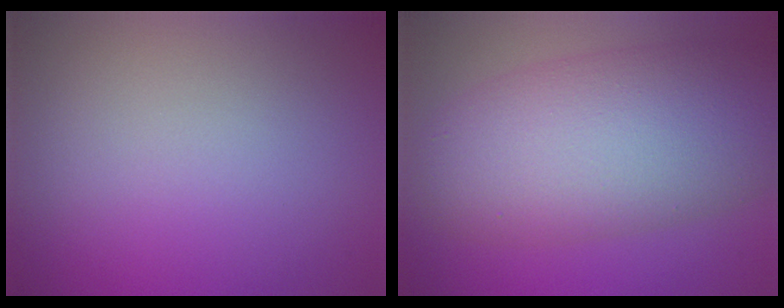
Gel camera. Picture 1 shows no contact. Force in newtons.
{"total": 10.7, "press": 10.7, "slide": 0.5}